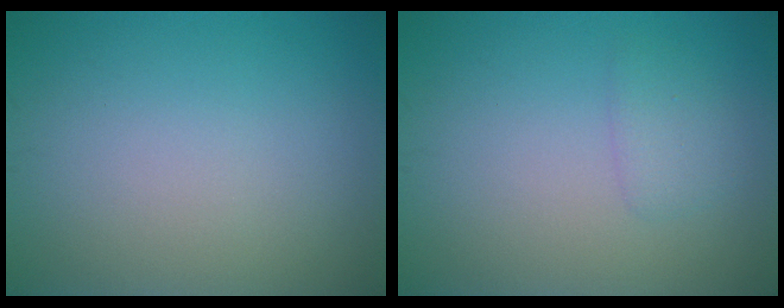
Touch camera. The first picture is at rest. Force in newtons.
{"total": 1.4, "press": 1.4, "slide": 0.1}